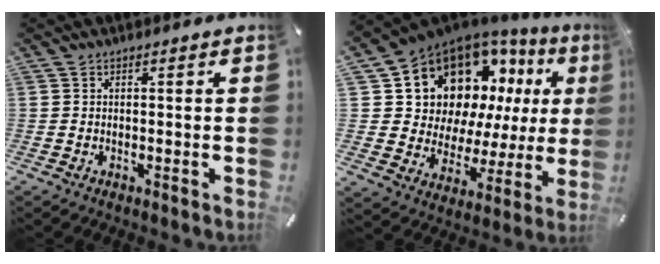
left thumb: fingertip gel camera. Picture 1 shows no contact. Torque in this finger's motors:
{"motor_torque": [1.21, 1.25, 1.41, 0.30, 0.15]}